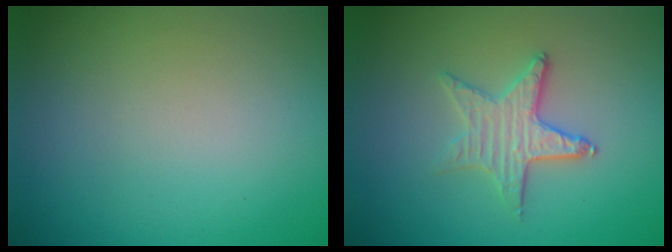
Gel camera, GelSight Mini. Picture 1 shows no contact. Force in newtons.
{"total": 2.8, "press": 2.5, "slide": 1.3}